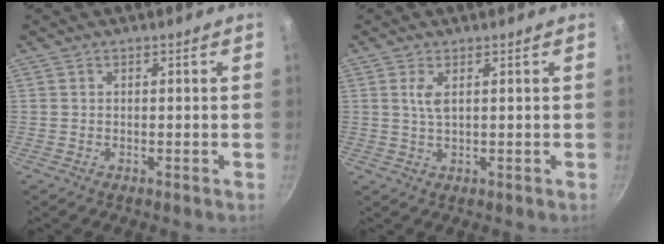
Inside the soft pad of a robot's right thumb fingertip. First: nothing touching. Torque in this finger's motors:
{"motor_torque": [0.64, 0.39, 1.23, -0.26, 0.10]}